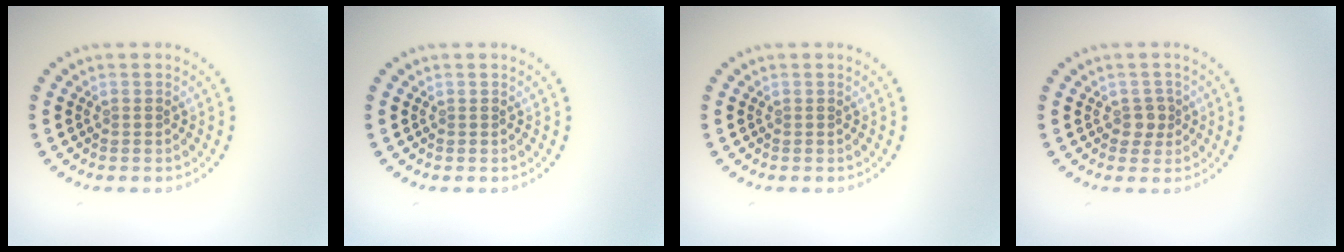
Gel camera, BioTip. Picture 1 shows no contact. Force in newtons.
{"total": 0.0}
{"total": 0.0}
{"total": 1.5, "press": 1.3, "slide": 0.7}